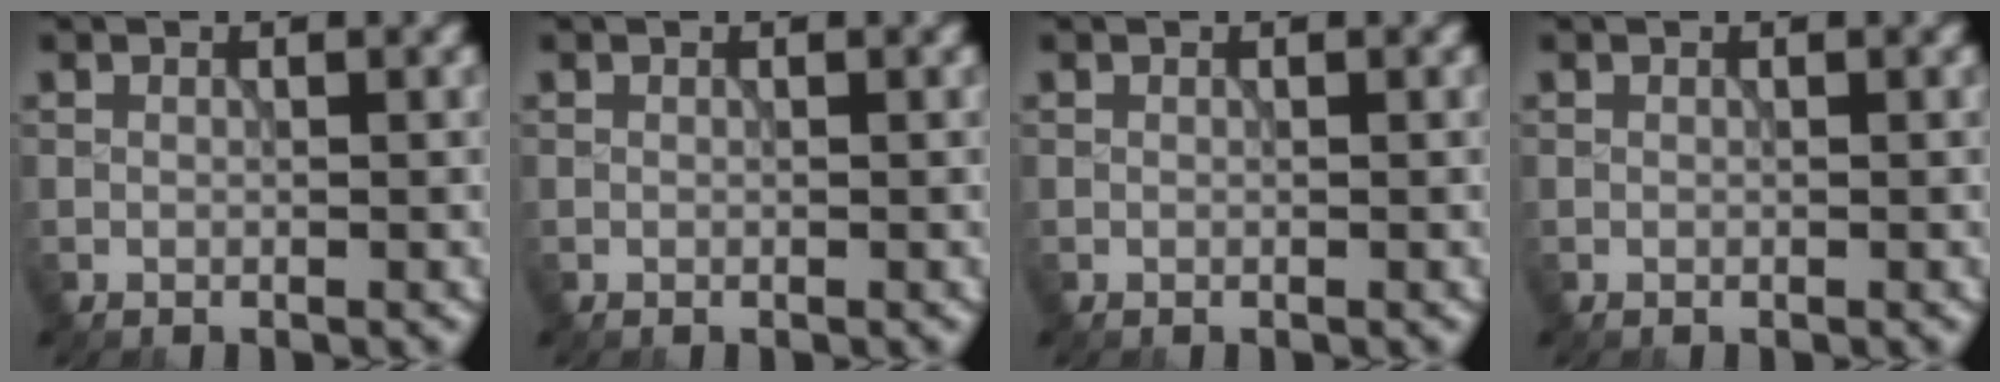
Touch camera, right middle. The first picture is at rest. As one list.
[{"total": 0.0}, {"total": 0.0}, {"total": 0.0}]